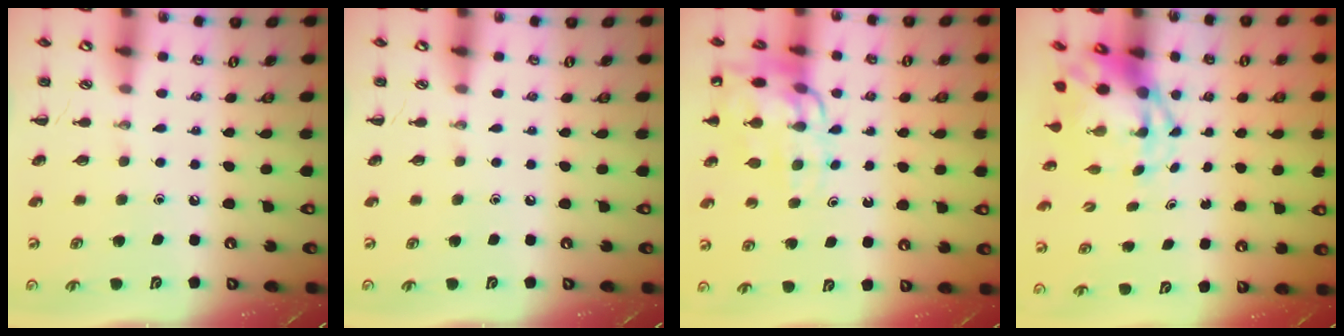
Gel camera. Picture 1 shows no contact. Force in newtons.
{"total": 0.0}
{"total": 13.3, "press": 13.0, "slide": 2.8}
{"total": 3.8, "press": 3.7, "slide": 1.0}